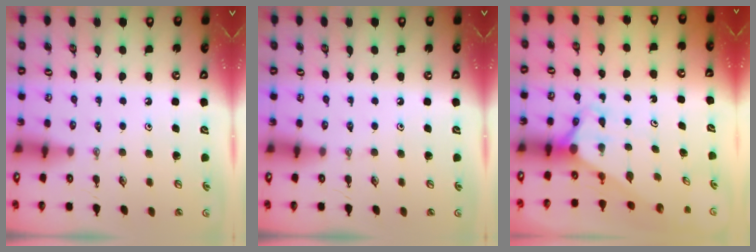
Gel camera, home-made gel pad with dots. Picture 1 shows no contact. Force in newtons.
{"total": 0.0}
{"total": 2.6, "press": 2.6, "slide": 0.0}